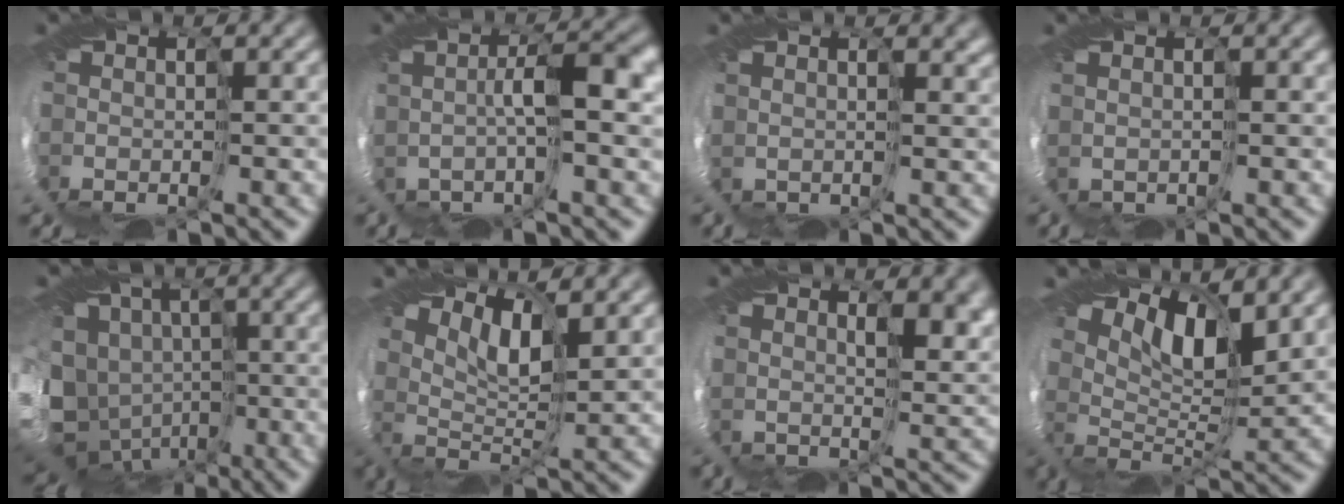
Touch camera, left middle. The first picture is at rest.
{"total": 3.4, "force": [0.0, 0.2, 3.4], "torque": [-0.073, 0.010, -0.004]}
{"total": 3.4, "force": [2.0, 1.9, 2.1], "torque": [-0.046, 0.012, 0.036]}
{"total": 0.5, "force": [0.2, -0.4, -0.3], "torque": [0.010, 0.007, 0.007]}
{"total": 13.0, "force": [-4.1, 10.6, 6.3], "torque": [-0.155, -0.008, -0.068]}
{"total": 3.2, "force": [2.8, 0.3, 1.4], "torque": [-0.045, 0.002, 0.049]}
{"total": 5.7, "force": [3.3, 2.4, 4.0], "torque": [-0.062, 0.010, 0.058]}
{"total": 6.0, "force": [4.7, 1.5, 3.3], "torque": [-0.065, 0.011, 0.075]}